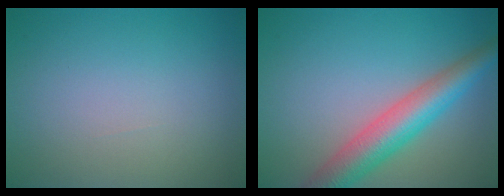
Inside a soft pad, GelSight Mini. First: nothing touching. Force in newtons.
{"total": 6.1, "press": 6.1, "slide": 0.2}